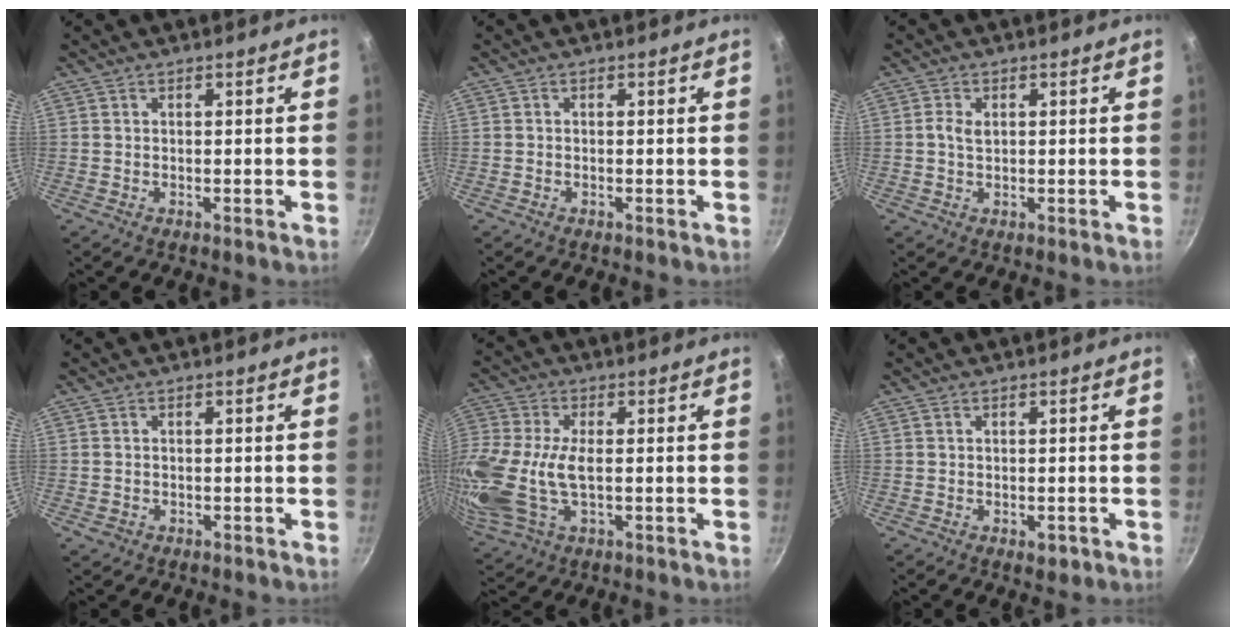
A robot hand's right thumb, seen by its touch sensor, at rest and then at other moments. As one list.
[{"total": 0.0}, {"total": 2.5, "force": [0.4, 1.6, 1.8], "torque": [-0.033, 0.004, 0.005]}, {"total": 1.0, "force": [-0.3, 0.9, 0.4], "torque": [-0.005, 0.000, -0.001]}, {"total": 20.2, "force": [-1.9, 11.2, 16.7], "torque": [-0.396, -0.008, -0.041]}, {"total": 2.1, "force": [-0.4, 1.3, 1.5], "torque": [-0.013, 0.000, -0.003]}]